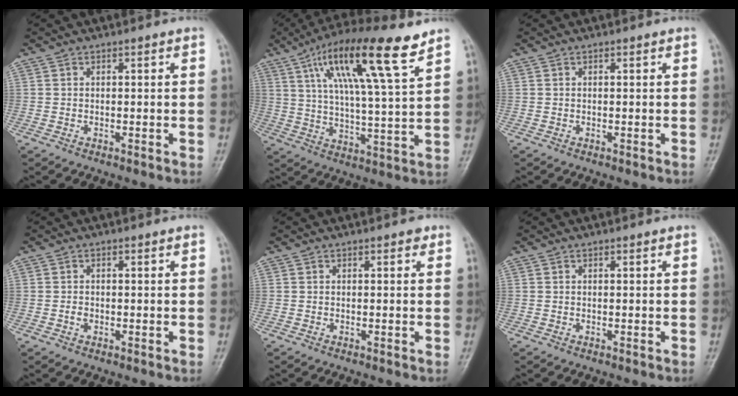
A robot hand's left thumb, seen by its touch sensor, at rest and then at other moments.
{"total": 17.9, "force": [9.8, 2.9, 14.6], "torque": [-0.245, -0.023, 0.169]}
{"total": 0.0}
{"total": 1.1, "force": [-0.3, 0.9, 0.6], "torque": [-0.008, 0.002, -0.006]}
{"total": 0.6, "force": [0.3, 0.4, 0.4], "torque": [0.002, 0.000, -0.001]}
{"total": 0.0}